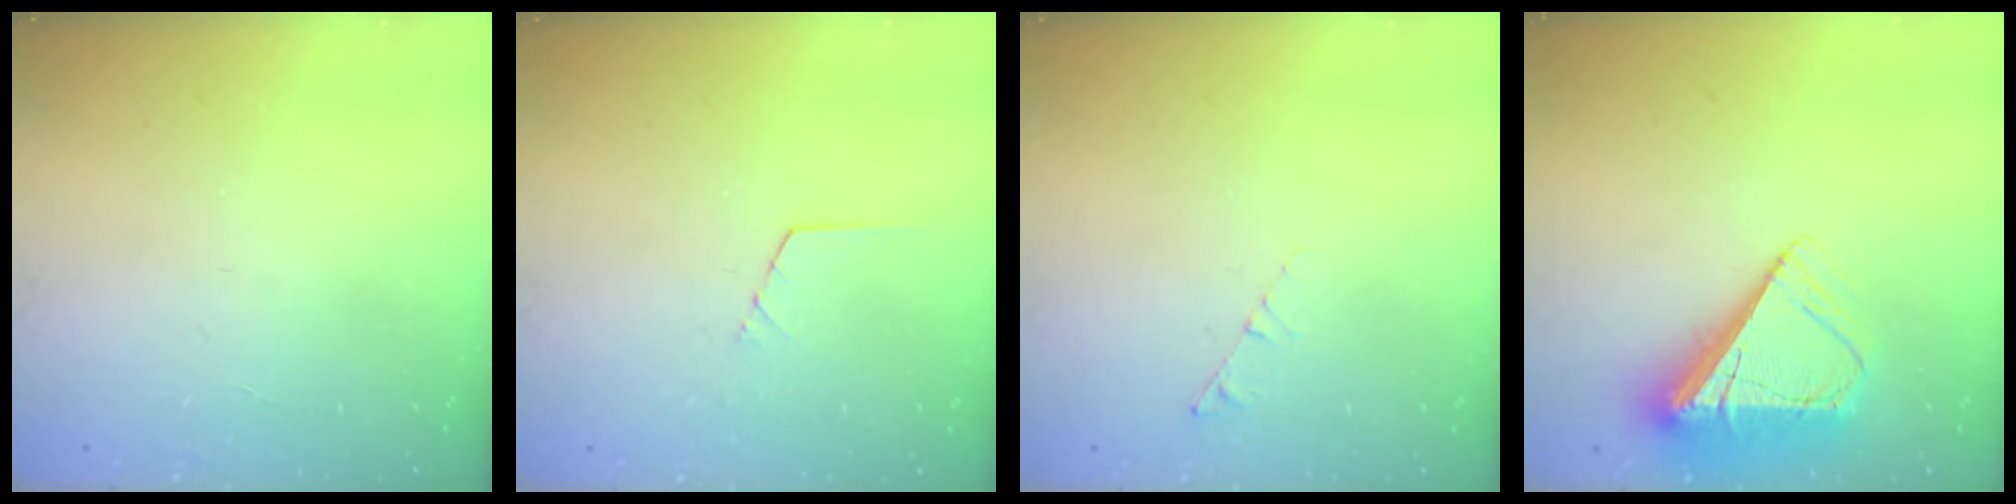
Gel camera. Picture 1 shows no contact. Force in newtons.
{"total": 1.6, "press": 1.6, "slide": 0.1}
{"total": 2.7, "press": 2.6, "slide": 0.3}
{"total": 10.2, "press": 10.1, "slide": 1.4}